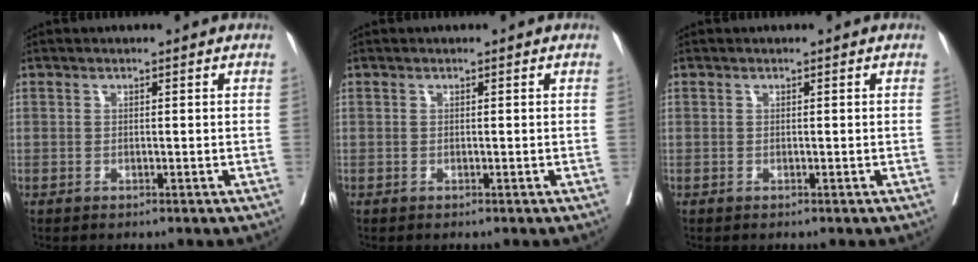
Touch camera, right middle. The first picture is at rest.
{"total": 0.0}
{"total": 0.0}